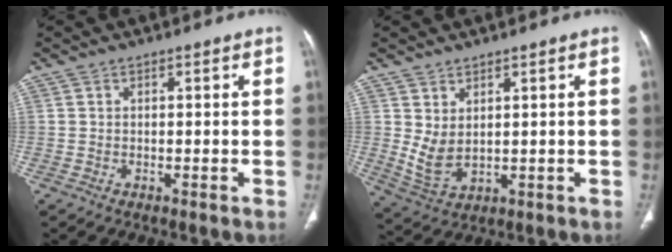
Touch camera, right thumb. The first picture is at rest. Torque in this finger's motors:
{"motor_torque": [-0.28, 0.39, 0.21, 0.28, 0.05]}